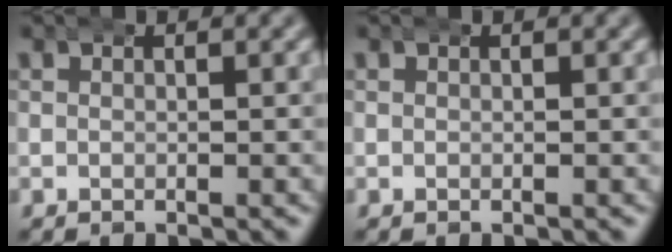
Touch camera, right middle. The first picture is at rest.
{"total": 0.0}